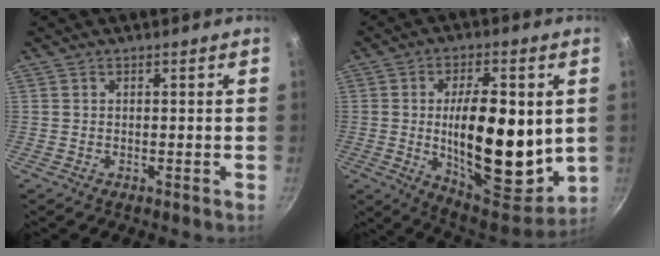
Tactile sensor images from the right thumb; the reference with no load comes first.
{"total": 21.7, "force": [0.6, 10.3, 19.2], "torque": [-0.264, -0.028, 0.017]}